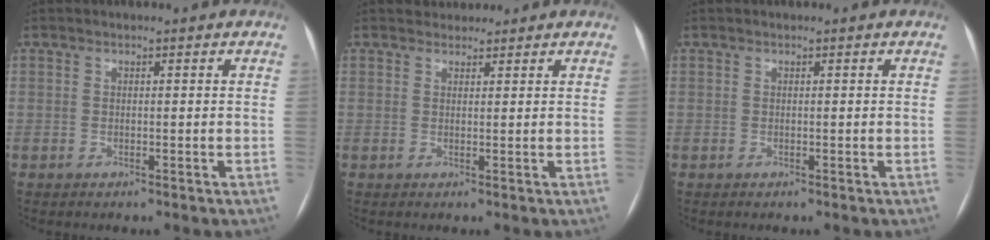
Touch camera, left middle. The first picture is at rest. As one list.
[{"total": 1.9, "force": [1.7, 0.8, -0.2], "torque": [0.004, 0.012, 0.026]}, {"total": 0.0}]